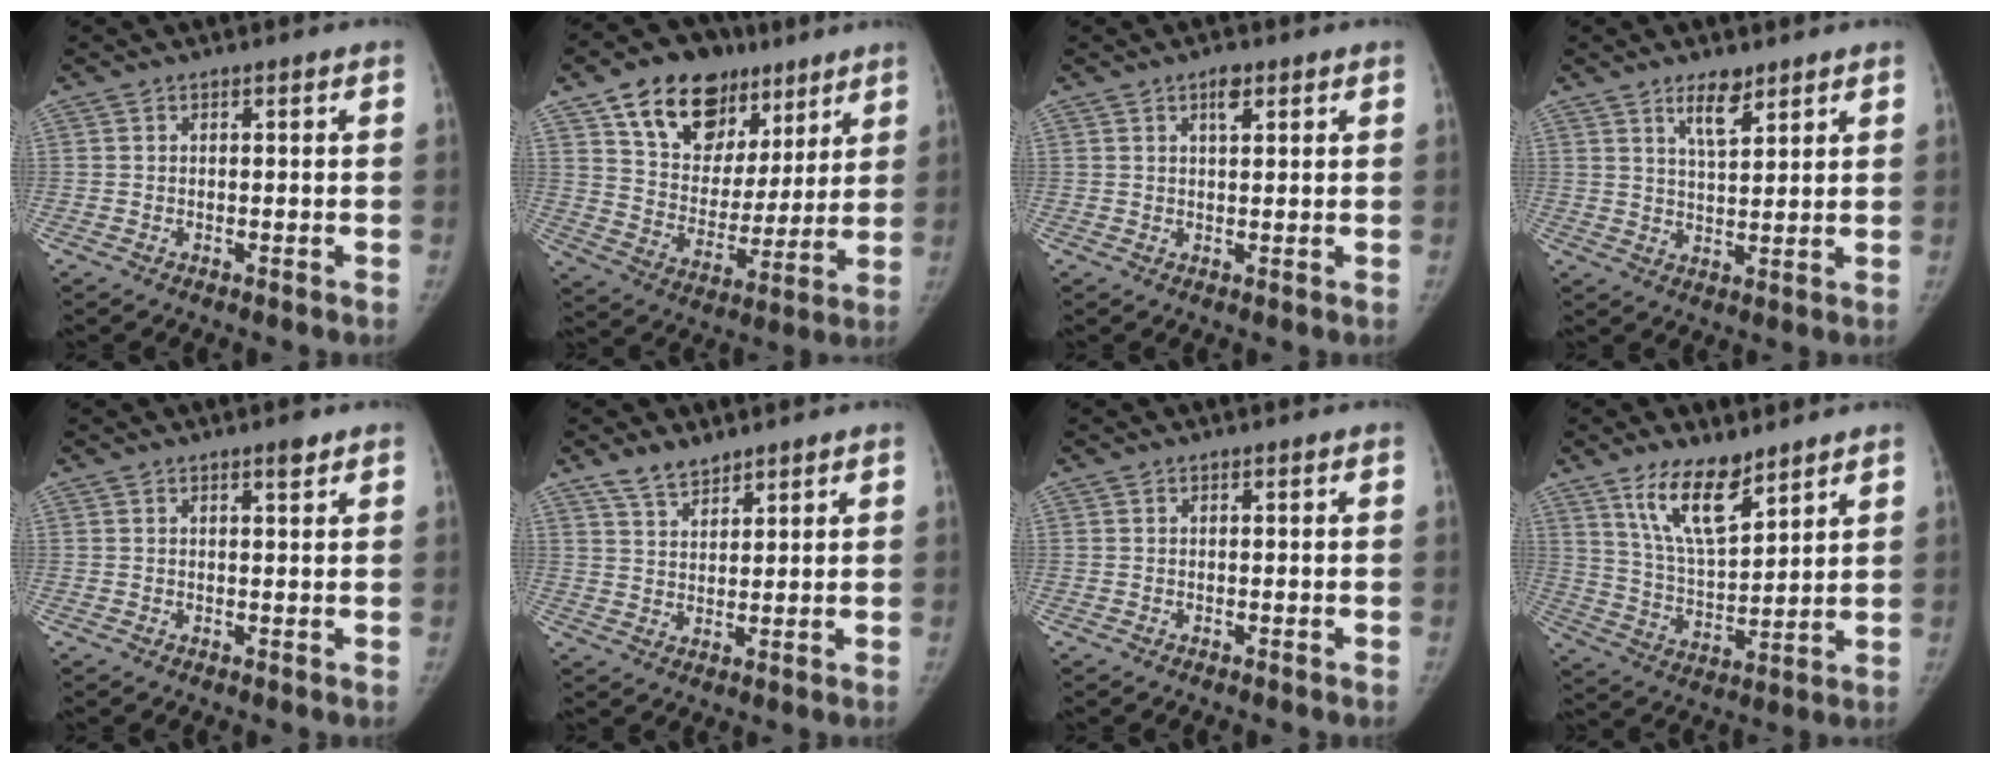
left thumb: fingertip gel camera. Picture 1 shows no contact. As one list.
[{"total": 20.6, "force": [11.7, 13.6, 10.0], "torque": [-0.113, -0.031, 0.197]}, {"total": 2.7, "force": [1.5, 1.2, 1.9], "torque": [-0.022, -0.004, 0.023]}, {"total": 5.5, "force": [3.7, 2.0, 3.5], "torque": [-0.043, -0.029, 0.066]}, {"total": 1.9, "force": [1.4, 0.5, 1.3], "torque": [-0.016, -0.008, 0.020]}, {"total": 5.2, "force": [4.2, 2.3, 2.0], "torque": [-0.022, -0.024, 0.085]}, {"total": 0.0}, {"total": 12.0, "force": [8.2, 4.4, 7.6], "torque": [-0.113, -0.056, 0.162]}]